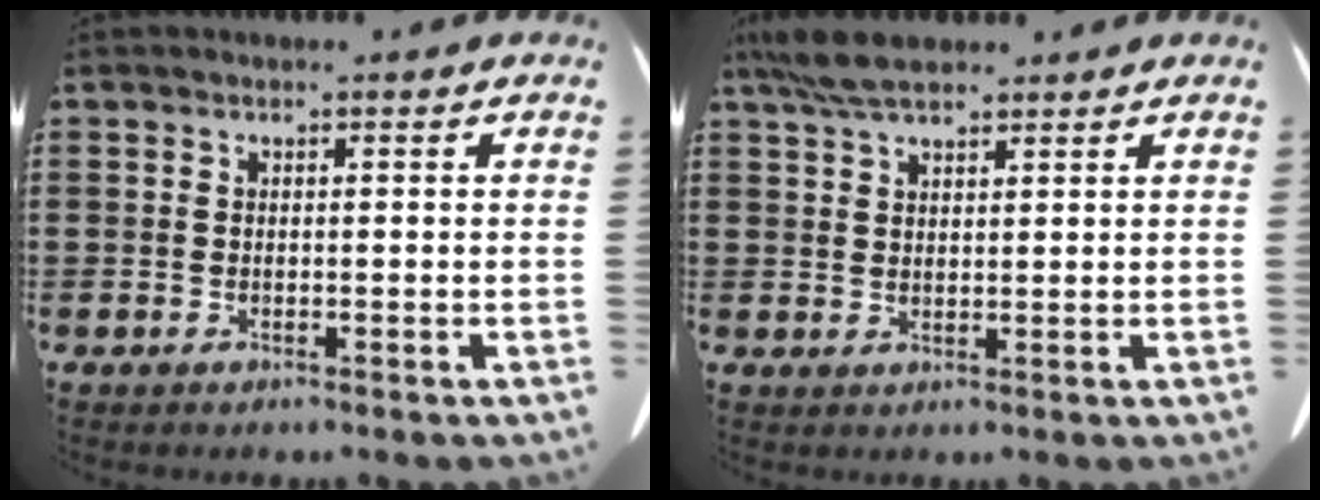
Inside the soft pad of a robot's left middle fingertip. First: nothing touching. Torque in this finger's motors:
{"motor_torque": [0.99, 0.55, 0.46, 0.14]}